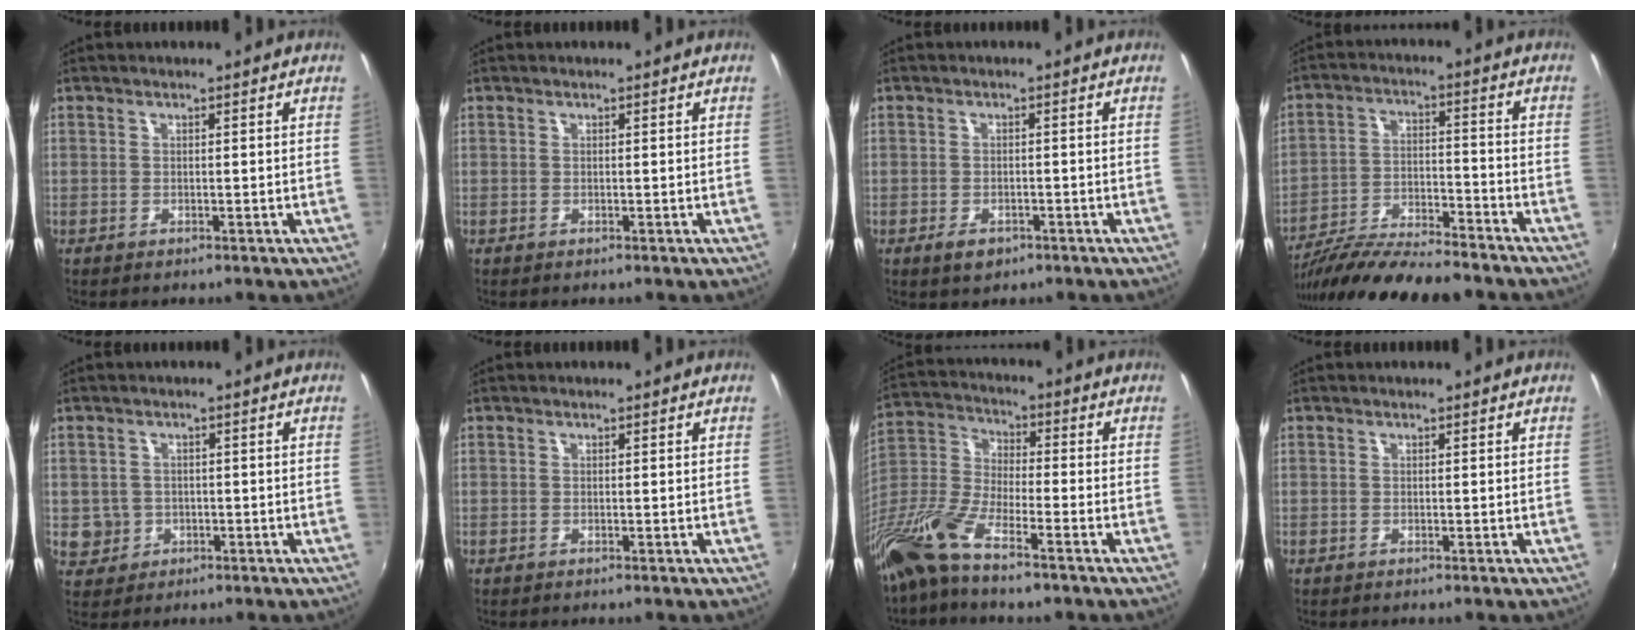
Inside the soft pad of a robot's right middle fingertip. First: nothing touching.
{"total": 0.0}
{"total": 3.2, "force": [-1.8, 2.0, 1.7], "torque": [-0.037, -0.006, -0.028]}
{"total": 17.3, "force": [-14.9, 2.5, 8.4], "torque": [-0.166, -0.032, -0.248]}
{"total": 4.7, "force": [-0.7, 4.5, 1.0], "torque": [-0.027, 0.002, -0.002]}
{"total": 0.0}
{"total": 13.9, "force": [-9.5, 3.2, 9.6], "torque": [-0.216, -0.017, -0.198]}
{"total": 0.0}